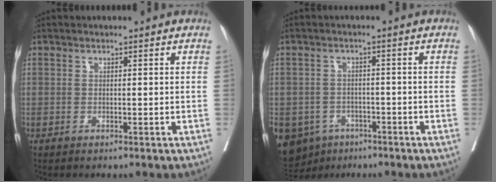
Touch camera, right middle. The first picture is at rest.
{"total": 10.7, "force": [-6.2, 8.2, 2.9], "torque": [-0.080, -0.003, -0.085]}